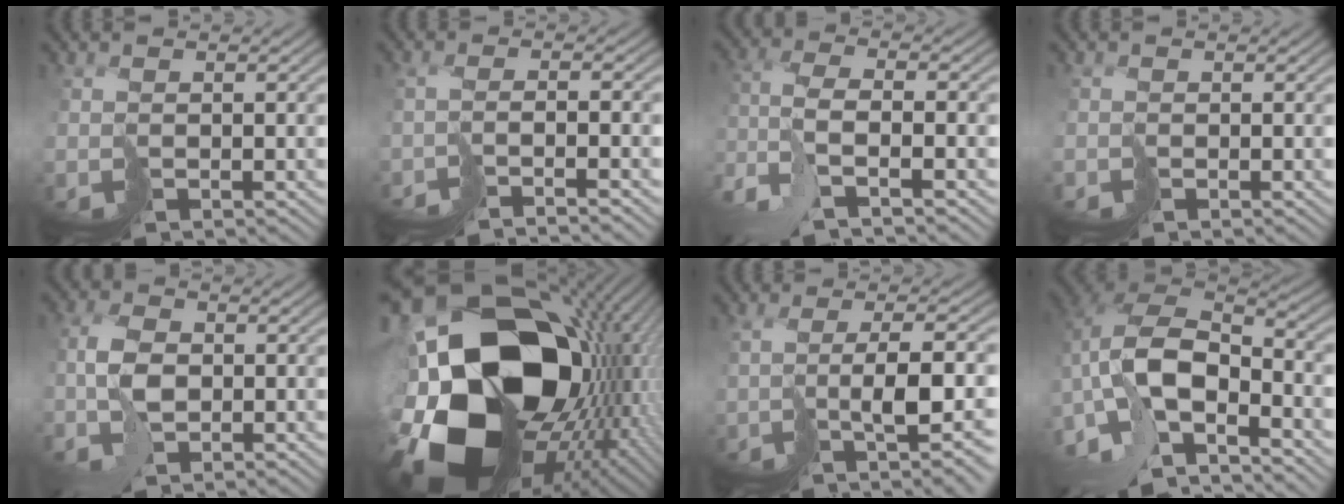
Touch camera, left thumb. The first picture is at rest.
{"total": 4.5, "force": [-3.7, -0.4, 2.5], "torque": [-0.036, -0.004, -0.063]}
{"total": 7.7, "force": [-4.8, 1.2, 5.9], "torque": [-0.131, -0.006, -0.098]}
{"total": 0.7, "force": [-0.6, 0.0, -0.4], "torque": [0.016, -0.001, -0.015]}
{"total": 4.4, "force": [-0.7, 2.6, 3.4], "torque": [-0.078, 0.005, -0.019]}
{"total": 23.0, "force": [-1.4, 15.8, 16.5], "torque": [-0.339, -0.023, -0.012]}
{"total": 7.4, "force": [-1.1, 1.3, 7.3], "torque": [-0.117, -0.004, -0.014]}
{"total": 13.3, "force": [-6.3, 6.5, 9.8], "torque": [-0.226, -0.014, -0.119]}